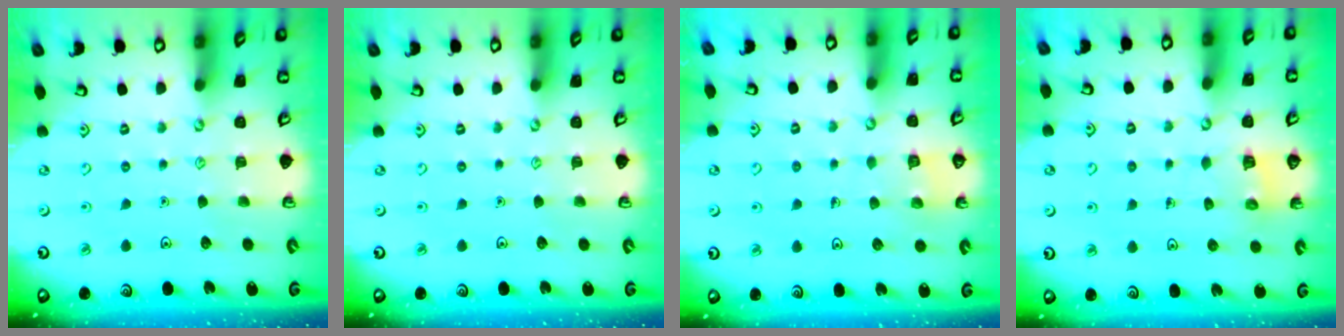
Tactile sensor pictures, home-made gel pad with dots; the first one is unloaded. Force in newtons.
{"total": 0.0}
{"total": 2.5, "press": 2.5, "slide": 0.1}
{"total": 2.5, "press": 2.5, "slide": 0.1}